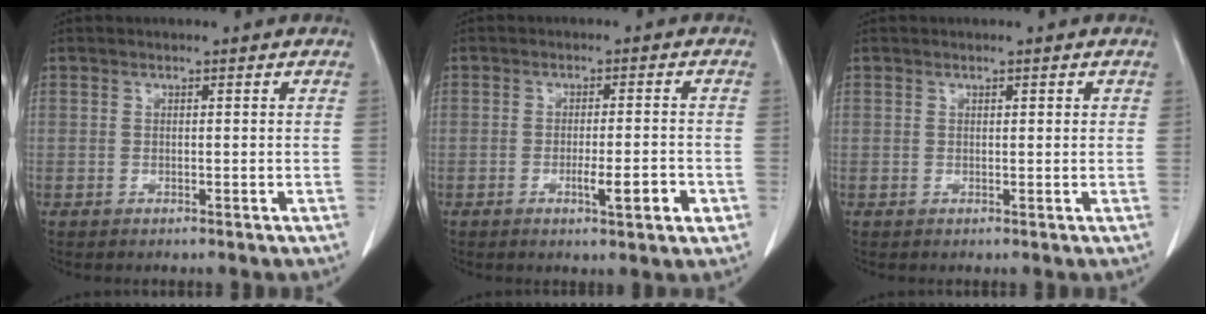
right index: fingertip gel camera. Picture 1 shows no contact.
{"total": 5.2, "force": [-2.0, 0.6, 4.8], "torque": [-0.069, -0.003, -0.027]}
{"total": 0.7, "force": [0.3, 0.3, 0.5], "torque": [-0.008, -0.001, 0.002]}